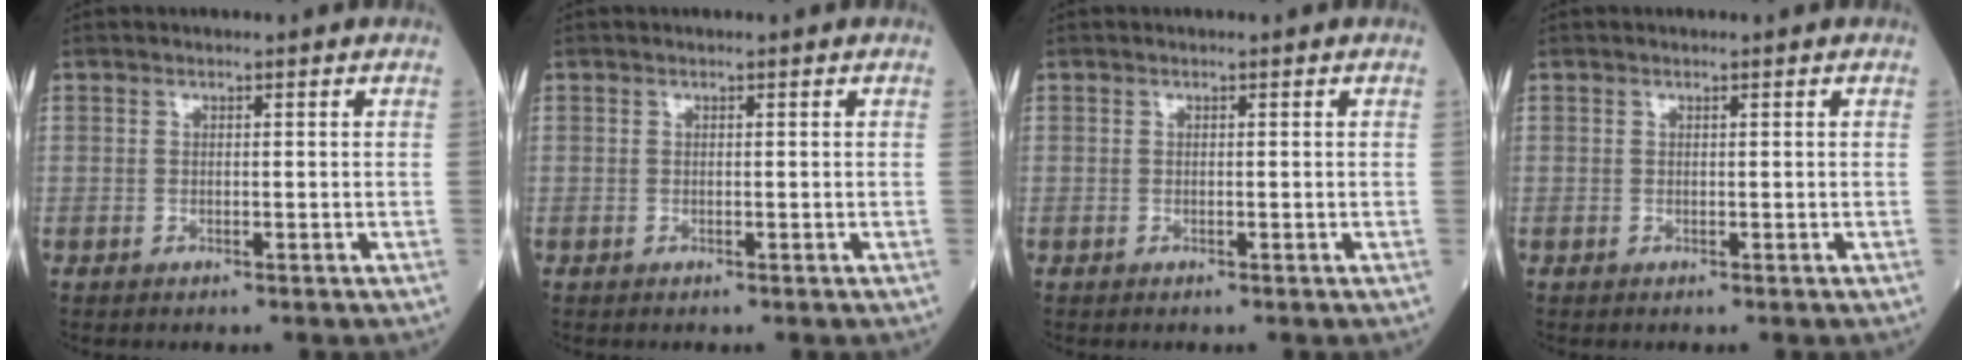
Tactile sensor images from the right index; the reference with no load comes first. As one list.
[{"total": 0.0}, {"total": 0.0}, {"total": 0.0}]